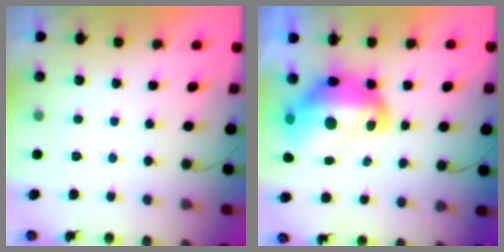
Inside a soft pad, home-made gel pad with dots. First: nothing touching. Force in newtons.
{"total": 18.1, "press": 18.0, "slide": 1.6}